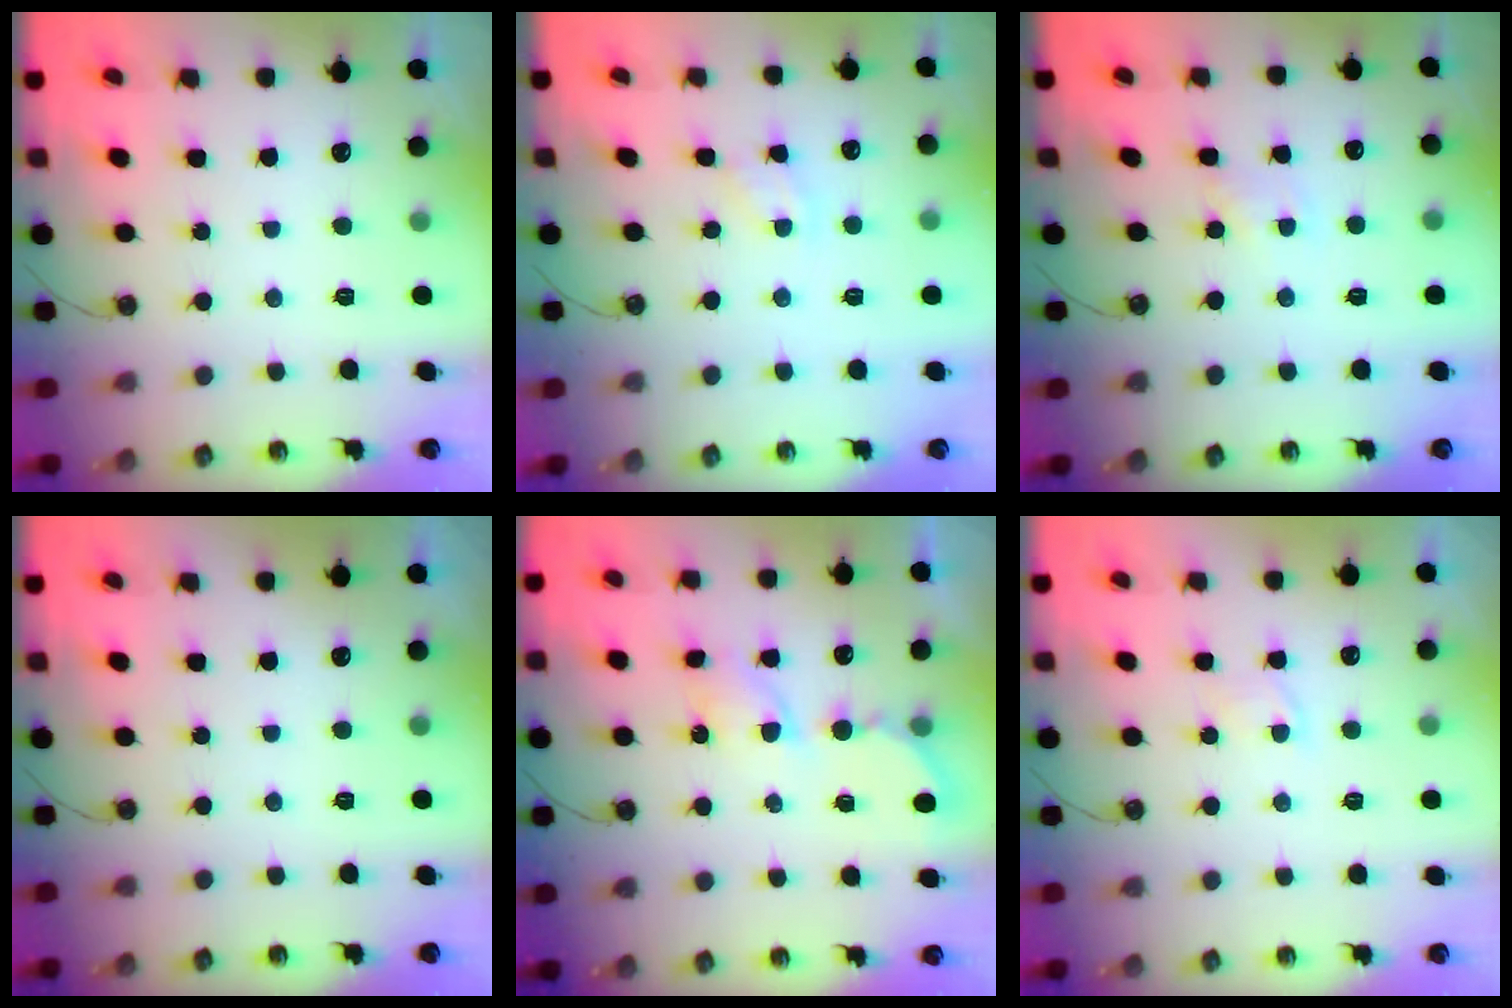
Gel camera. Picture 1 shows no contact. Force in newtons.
{"total": 2.7, "press": 2.7, "slide": 0.3}
{"total": 1.8, "press": 1.7, "slide": 0.3}
{"total": 0.0}
{"total": 7.0, "press": 7.0, "slide": 0.4}
{"total": 3.1, "press": 3.0, "slide": 0.4}